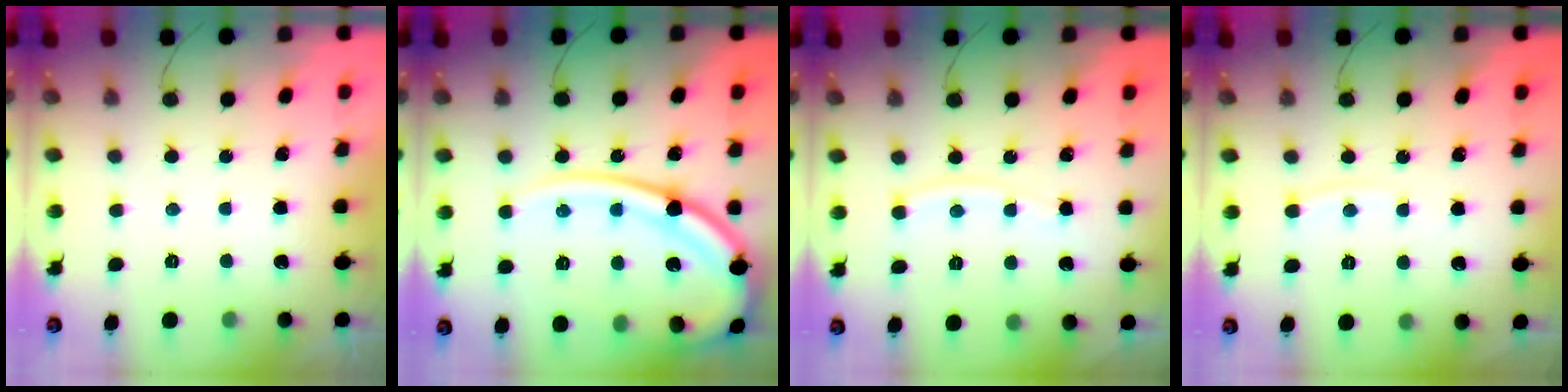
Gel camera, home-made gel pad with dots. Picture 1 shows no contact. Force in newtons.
{"total": 20.1, "press": 20.0, "slide": 2.1}
{"total": 4.4, "press": 4.4, "slide": 0.2}
{"total": 3.7, "press": 3.6, "slide": 0.5}